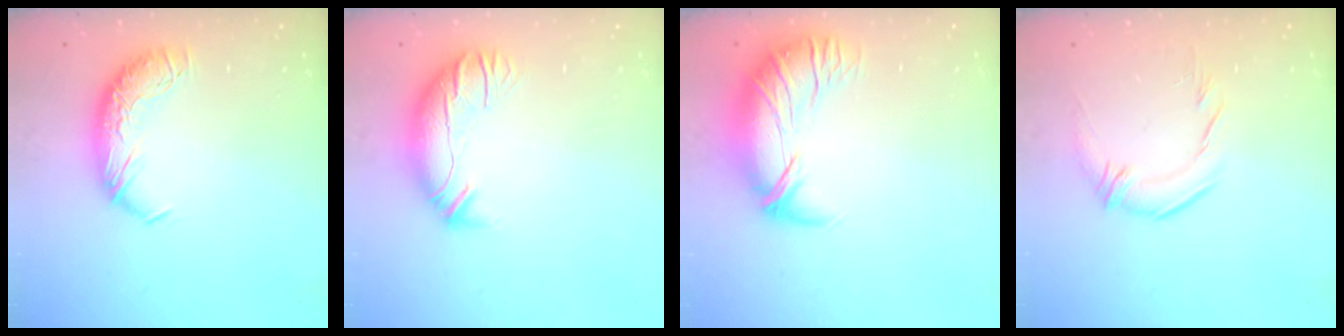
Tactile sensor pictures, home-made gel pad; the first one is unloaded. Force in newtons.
{"total": 2.5, "press": 0.8, "slide": 2.4}
{"total": 2.5, "press": 0.1, "slide": 2.5}
{"total": 2.0, "press": 0.3, "slide": 2.0}